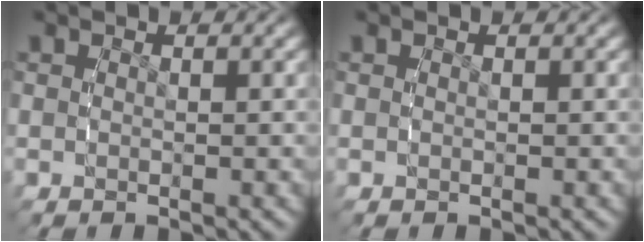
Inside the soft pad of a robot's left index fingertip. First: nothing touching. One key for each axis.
{"total": 0.0}